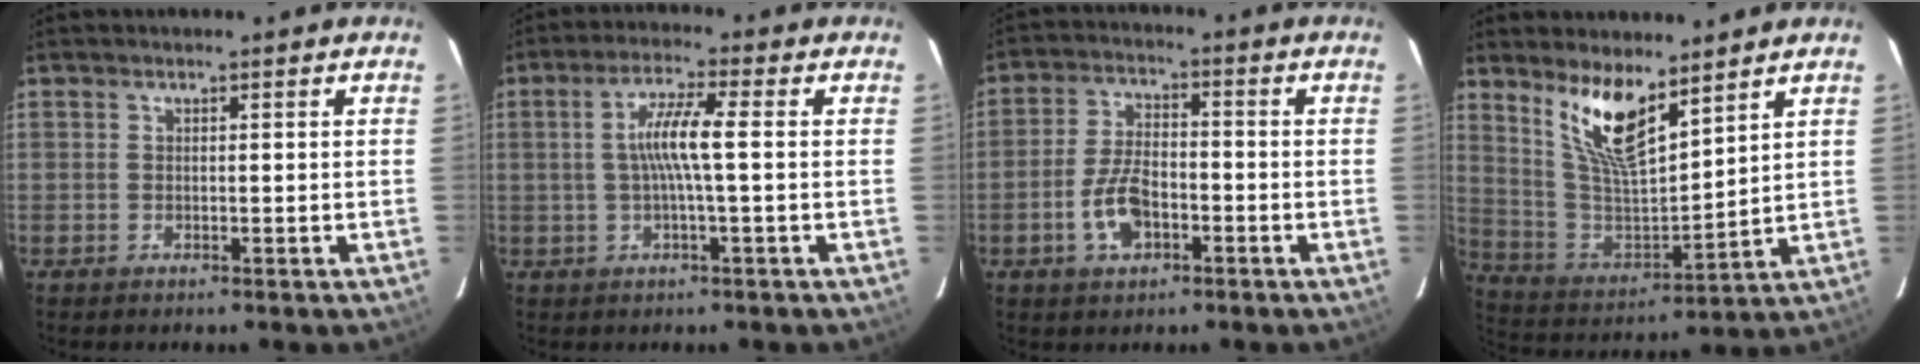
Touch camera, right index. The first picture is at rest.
{"total": 6.4, "force": [-0.1, 0.0, 6.4], "torque": [-0.125, 0.004, 0.000]}
{"total": 8.0, "force": [-3.3, 4.1, 6.0], "torque": [-0.125, 0.007, -0.056]}
{"total": 12.6, "force": [8.6, 3.6, 8.5], "torque": [-0.165, -0.007, 0.179]}